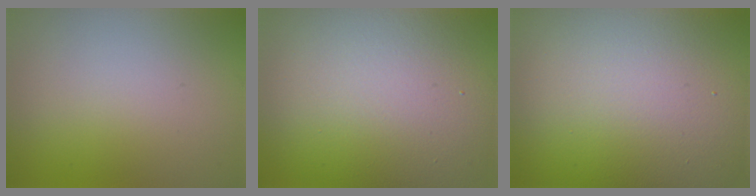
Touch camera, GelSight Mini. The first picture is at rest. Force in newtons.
{"total": 16.8, "press": 16.8, "slide": 0.8}
{"total": 21.6, "press": 21.6, "slide": 1.3}